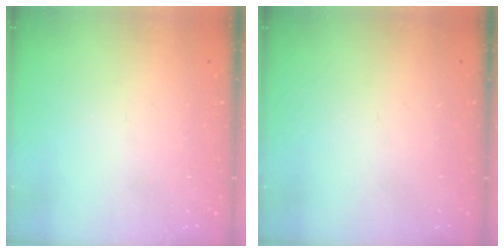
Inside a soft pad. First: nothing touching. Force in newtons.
{"total": 0.0}